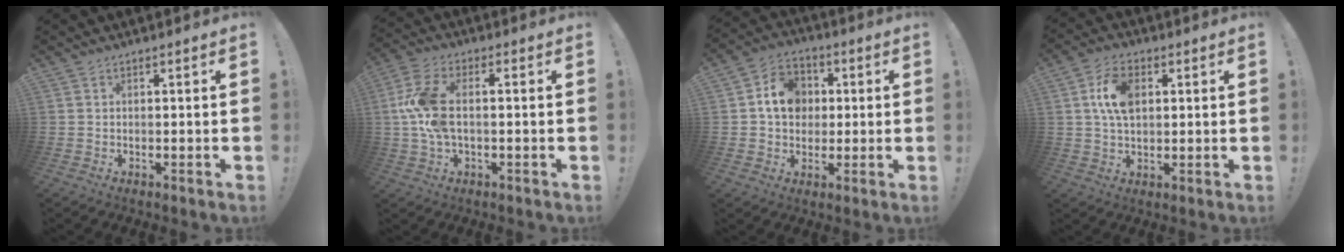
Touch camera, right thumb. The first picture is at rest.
{"total": 10.8, "force": [-0.4, 5.3, 9.4], "torque": [-0.197, 0.004, -0.006]}
{"total": 11.3, "force": [1.8, 9.8, 5.5], "torque": [-0.078, 0.005, 0.041]}
{"total": 10.2, "force": [2.5, 6.3, 7.6], "torque": [-0.150, 0.009, 0.047]}